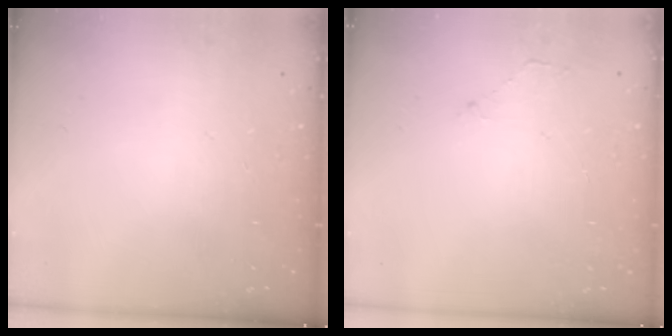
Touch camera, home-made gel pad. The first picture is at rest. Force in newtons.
{"total": 2.2, "press": 2.1, "slide": 0.4}